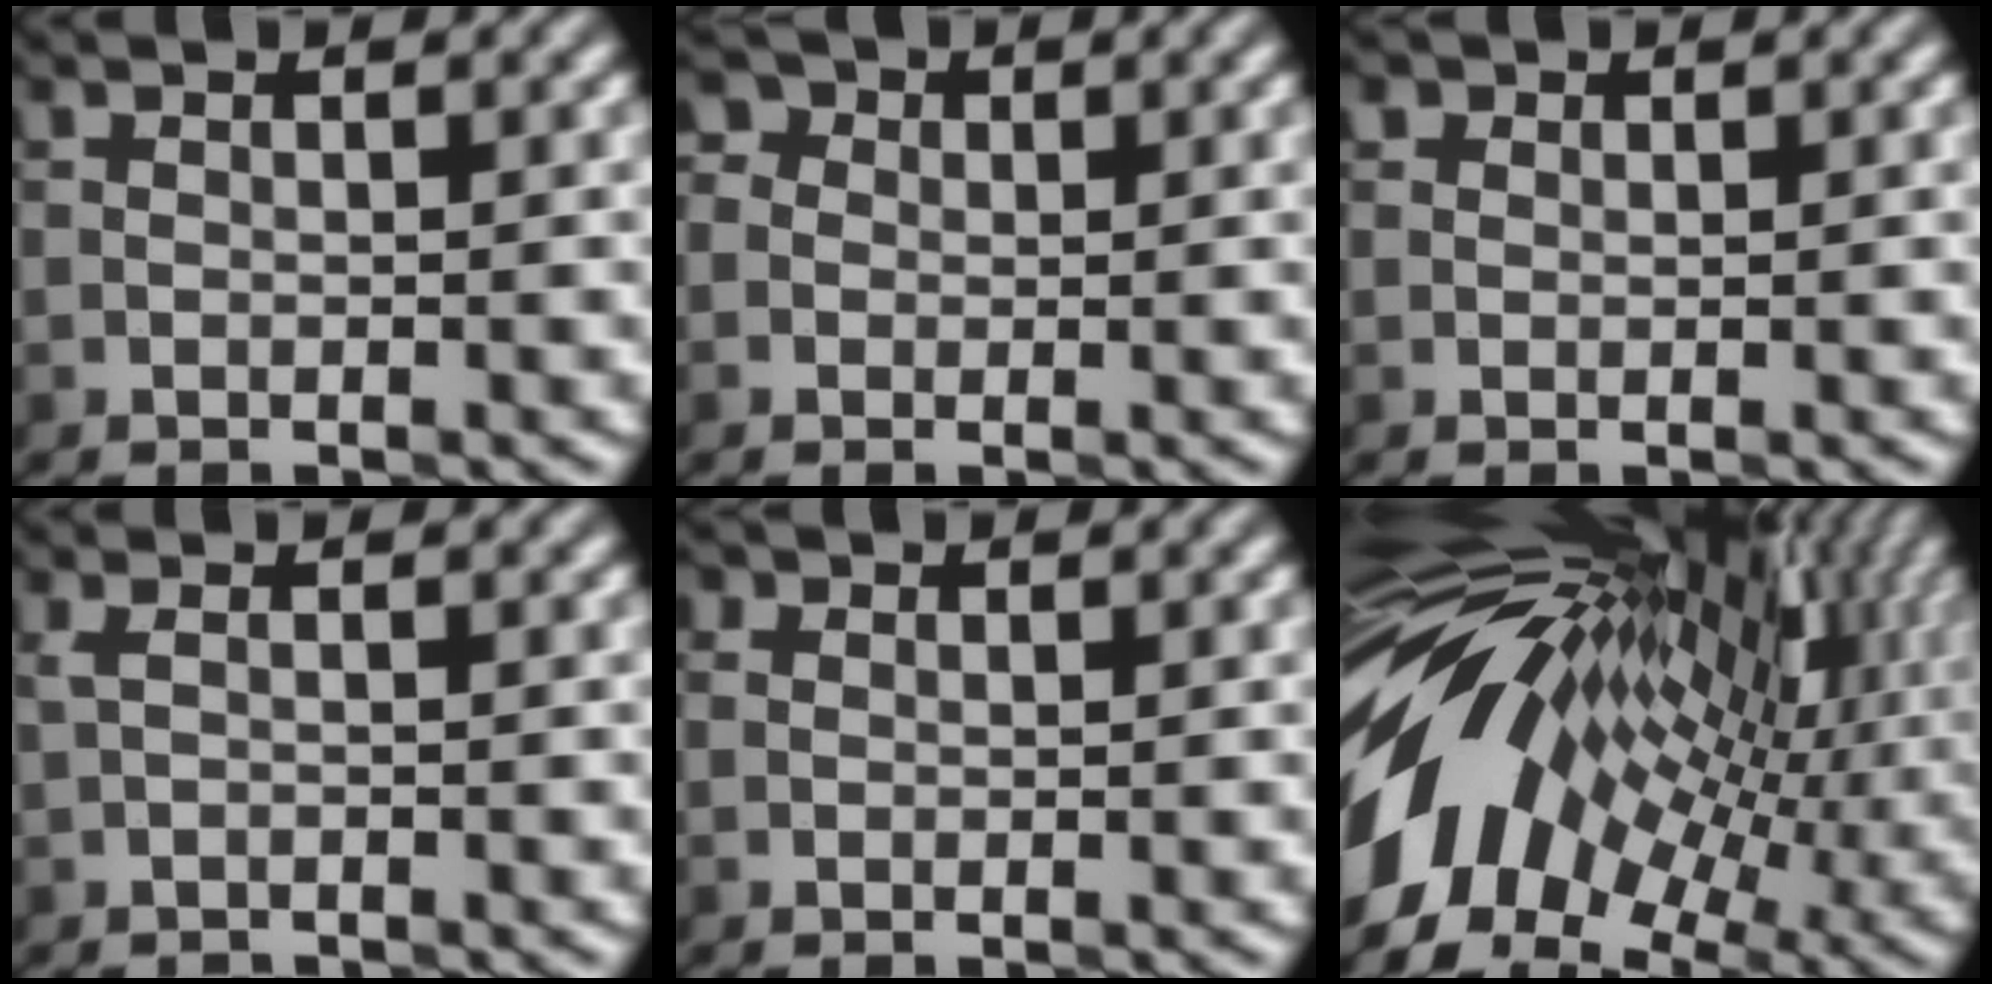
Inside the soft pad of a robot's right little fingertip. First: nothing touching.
{"total": 2.7, "force": [0.9, 2.3, 1.0], "torque": [0.002, 0.015, -0.012]}
{"total": 1.3, "force": [0.9, 0.8, 0.4], "torque": [-0.002, 0.001, -0.004]}
{"total": 0.6, "force": [-0.3, 0.2, 0.5], "torque": [-0.013, 0.000, -0.005]}
{"total": 1.3, "force": [0.7, 1.0, 0.6], "torque": [-0.001, 0.003, -0.012]}
{"total": 16.5, "force": [1.3, 8.9, 13.9], "torque": [-0.253, 0.014, 0.016]}